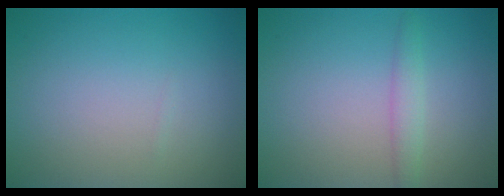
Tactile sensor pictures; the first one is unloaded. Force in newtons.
{"total": 1.5, "press": 1.5, "slide": 0.0}